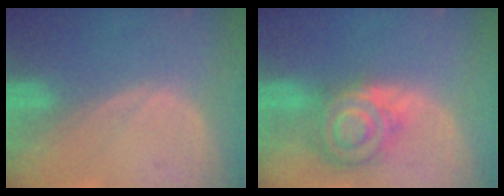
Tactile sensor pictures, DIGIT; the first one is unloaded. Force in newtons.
{"total": 7.8, "press": 7.8, "slide": 0.6}